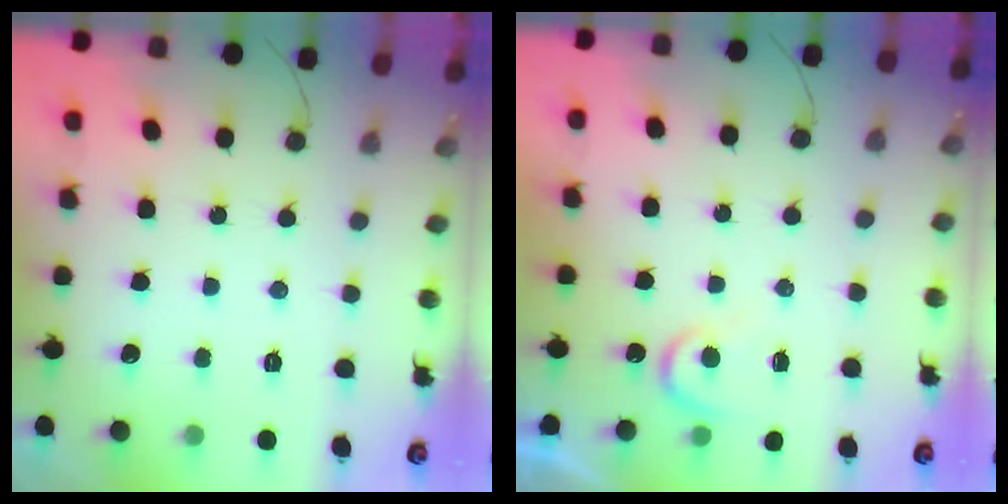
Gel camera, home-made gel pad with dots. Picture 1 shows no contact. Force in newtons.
{"total": 5.4, "press": 5.4, "slide": 0.5}